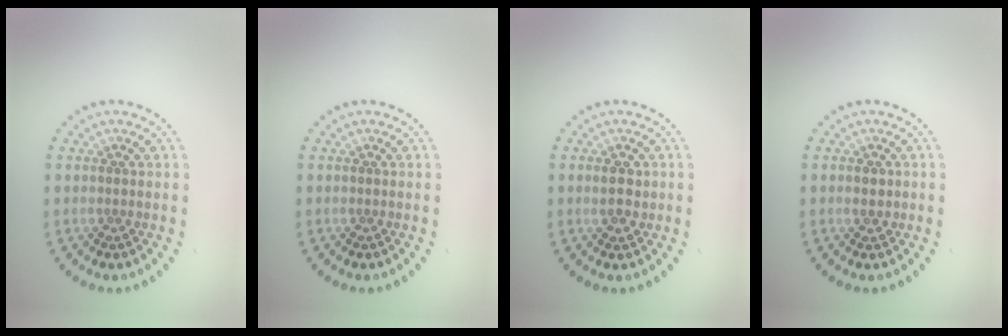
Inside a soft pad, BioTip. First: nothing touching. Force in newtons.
{"total": 0.0}
{"total": 2.1, "press": 2.1, "slide": 0.2}
{"total": 1.7, "press": 1.7, "slide": 0.1}